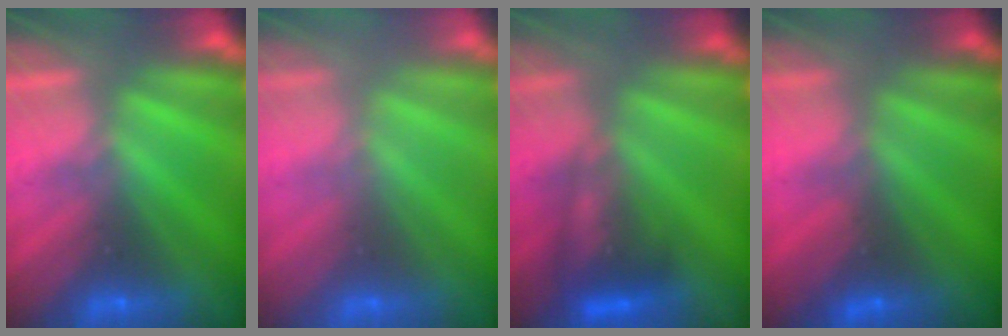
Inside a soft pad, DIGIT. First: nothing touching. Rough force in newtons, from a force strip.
{"total": 2.9}
{"total": 7.3}
{"total": 3.9}